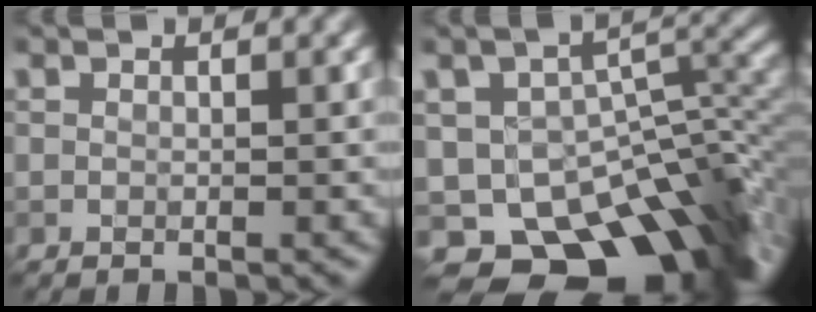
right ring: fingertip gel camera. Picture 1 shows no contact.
{"total": 13.6, "force": [-8.8, 6.9, 7.7], "torque": [-0.127, -0.017, -0.111]}